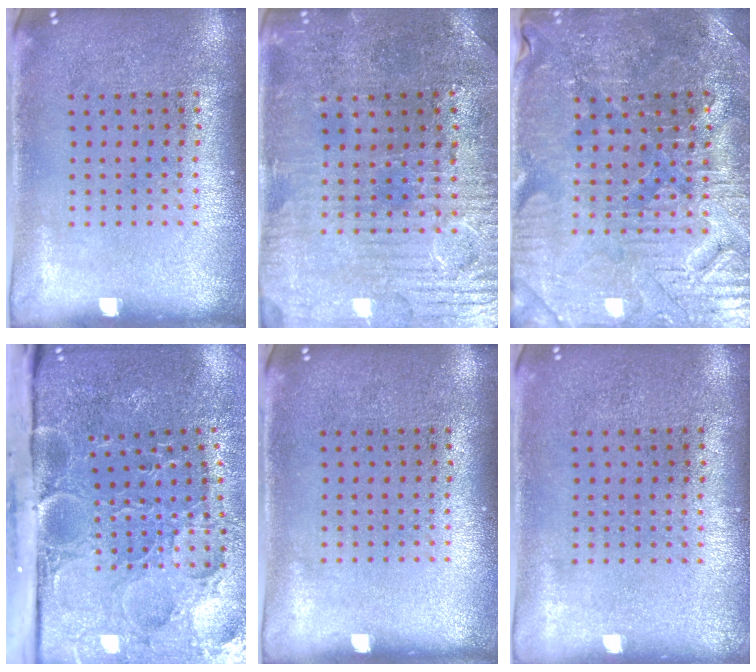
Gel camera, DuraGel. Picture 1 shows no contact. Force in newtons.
{"total": 1.7, "press": 1.7, "slide": 0.5}
{"total": 3.6, "press": 3.6, "slide": 0.4}
{"total": 5.1, "press": 4.0, "slide": 3.1}
{"total": 0.0}
{"total": 0.0}